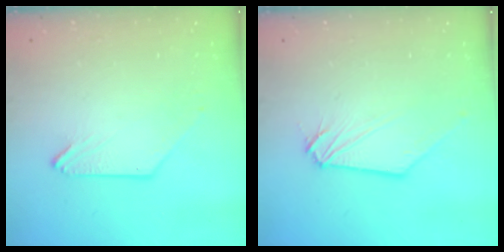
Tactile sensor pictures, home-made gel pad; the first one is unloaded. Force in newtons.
{"total": 0.0}